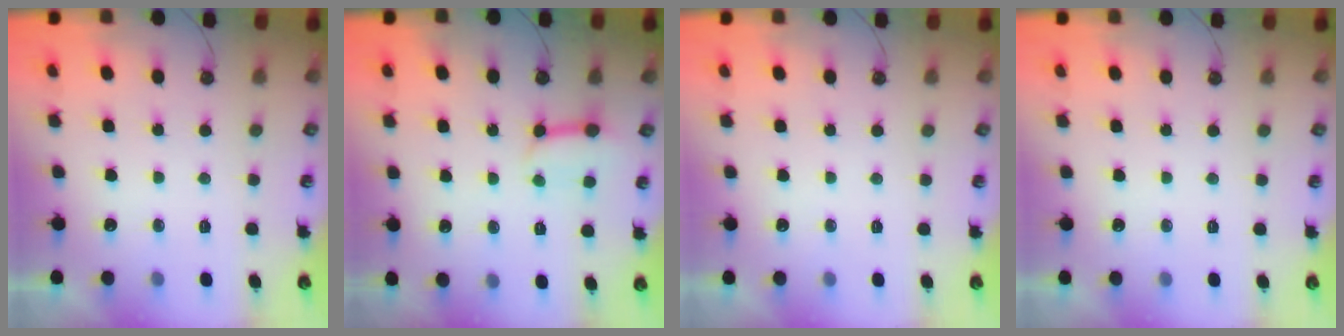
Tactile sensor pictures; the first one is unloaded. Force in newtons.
{"total": 8.4, "press": 8.3, "slide": 0.9}
{"total": 0.0}
{"total": 0.0}